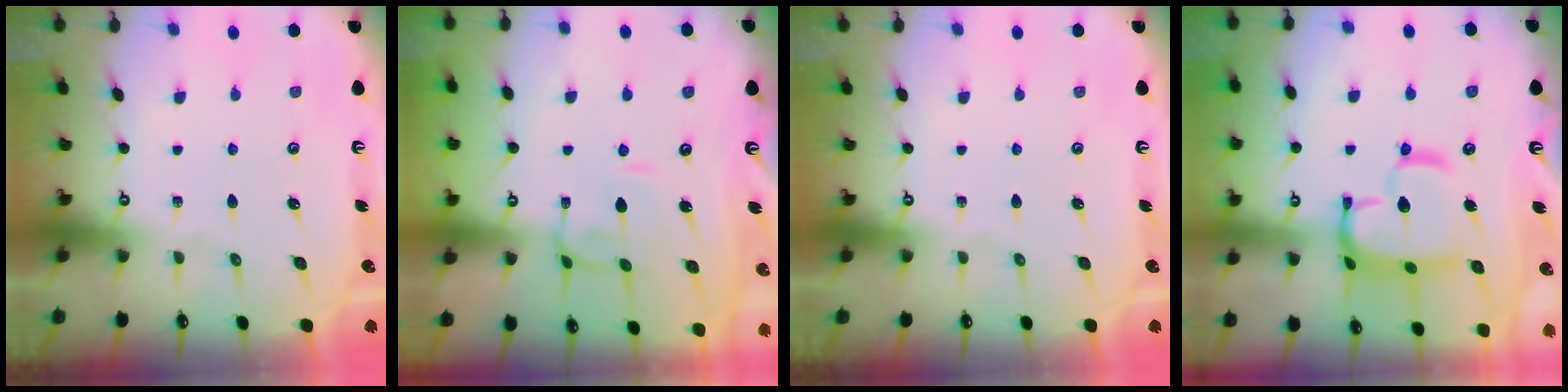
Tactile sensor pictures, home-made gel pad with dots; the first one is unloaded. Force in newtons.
{"total": 1.7, "press": 1.6, "slide": 0.4}
{"total": 0.0}
{"total": 12.2, "press": 12.1, "slide": 1.2}